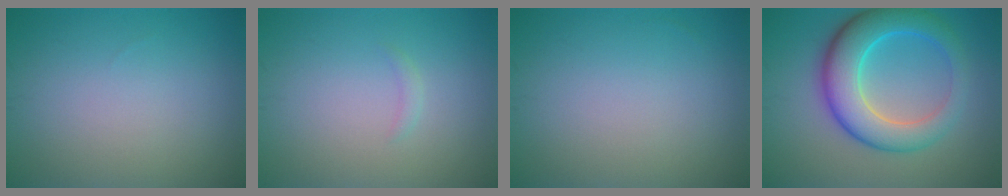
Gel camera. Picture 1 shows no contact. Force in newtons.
{"total": 0.6, "press": 0.6, "slide": 0.1}
{"total": 0.0}
{"total": 8.0, "press": 8.0, "slide": 0.1}